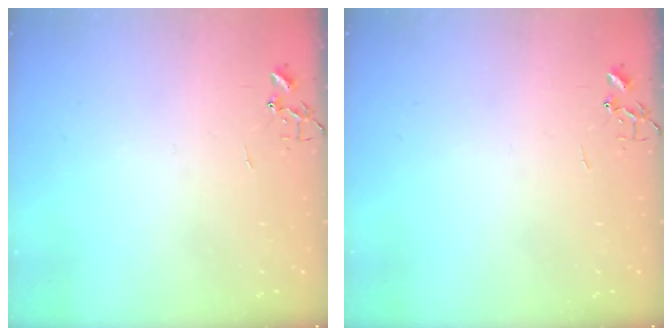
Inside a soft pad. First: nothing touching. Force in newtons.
{"total": 0.0}